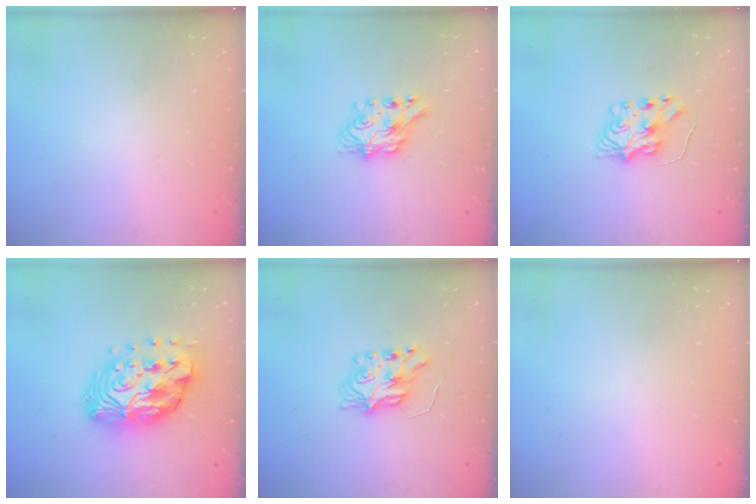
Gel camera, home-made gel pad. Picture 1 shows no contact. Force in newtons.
{"total": 8.2, "press": 8.2, "slide": 0.7}
{"total": 7.3, "press": 7.3, "slide": 0.7}
{"total": 18.2, "press": 18.1, "slide": 1.3}
{"total": 7.3, "press": 7.3, "slide": 0.3}
{"total": 0.0}